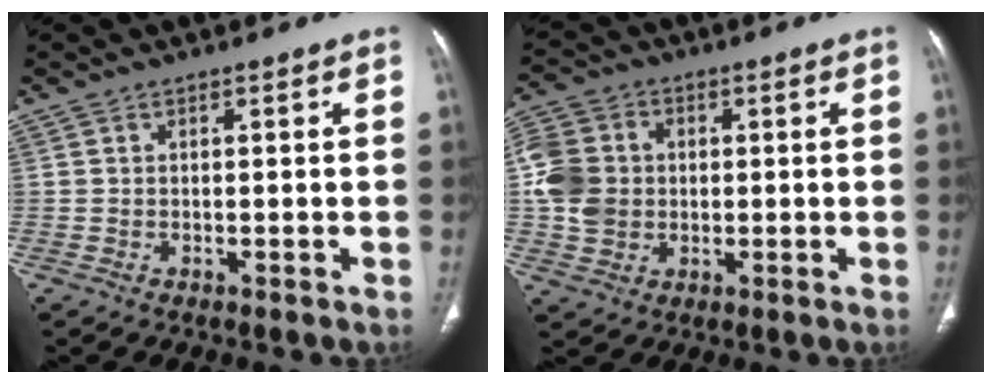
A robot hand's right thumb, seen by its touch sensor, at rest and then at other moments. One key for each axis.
{"total": 10.1, "fx": 0.2, "fy": 8.7, "fz": 5.3, "tx": -0.096, "ty": 0.012, "tz": 0.000}